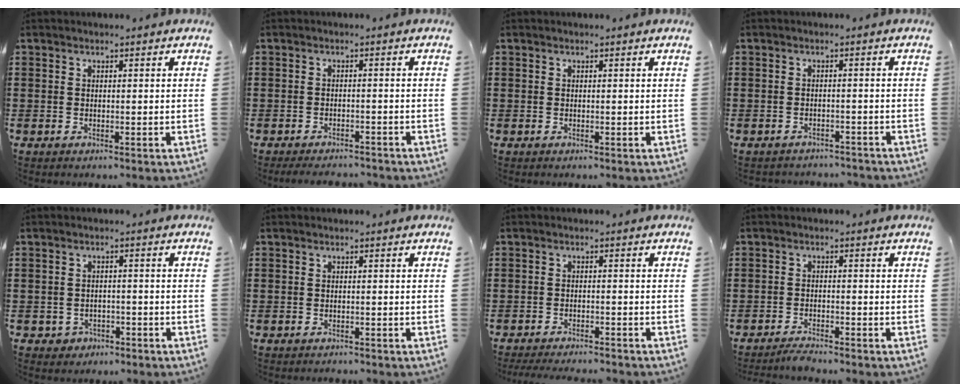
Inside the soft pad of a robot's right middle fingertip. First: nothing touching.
{"total": 2.1, "force": [-2.0, 0.1, 0.3], "torque": [-0.011, -0.004, -0.041]}
{"total": 0.0}
{"total": 1.6, "force": [-1.6, 0.2, 0.0], "torque": [-0.007, -0.001, -0.035]}
{"total": 1.6, "force": [-1.3, 1.0, 0.1], "torque": [-0.009, 0.001, -0.031]}
{"total": 0.7, "force": [-0.6, 0.1, -0.1], "torque": [-0.001, 0.000, -0.014]}
{"total": 2.5, "force": [-2.5, 0.0, 0.5], "torque": [-0.011, -0.001, -0.050]}
{"total": 2.0, "force": [-2.0, 0.0, 0.4], "torque": [-0.011, -0.001, -0.038]}